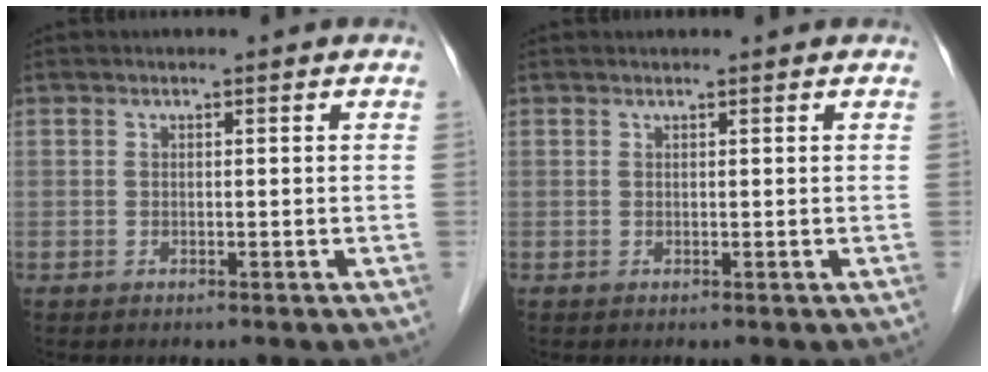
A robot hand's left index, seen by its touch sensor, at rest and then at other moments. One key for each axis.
{"total": 0.9, "fx": 0.9, "fy": 0.0, "fz": 0.2, "tx": -0.006, "ty": 0.012, "tz": 0.016}